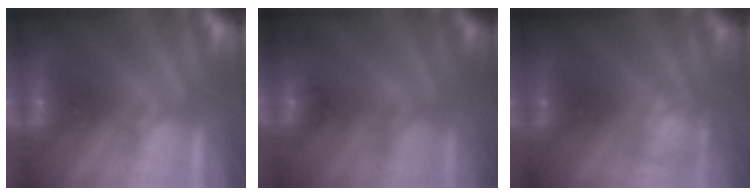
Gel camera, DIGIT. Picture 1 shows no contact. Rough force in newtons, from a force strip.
{"total": 1.4}
{"total": 2.3}